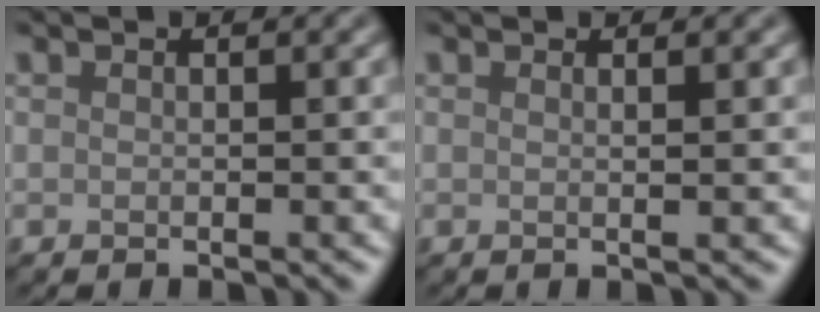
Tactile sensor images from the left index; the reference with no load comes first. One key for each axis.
{"total": 1.3, "fx": 0.4, "fy": 0.5, "fz": 1.1, "tx": -0.011, "ty": 0.000, "tz": -0.003}